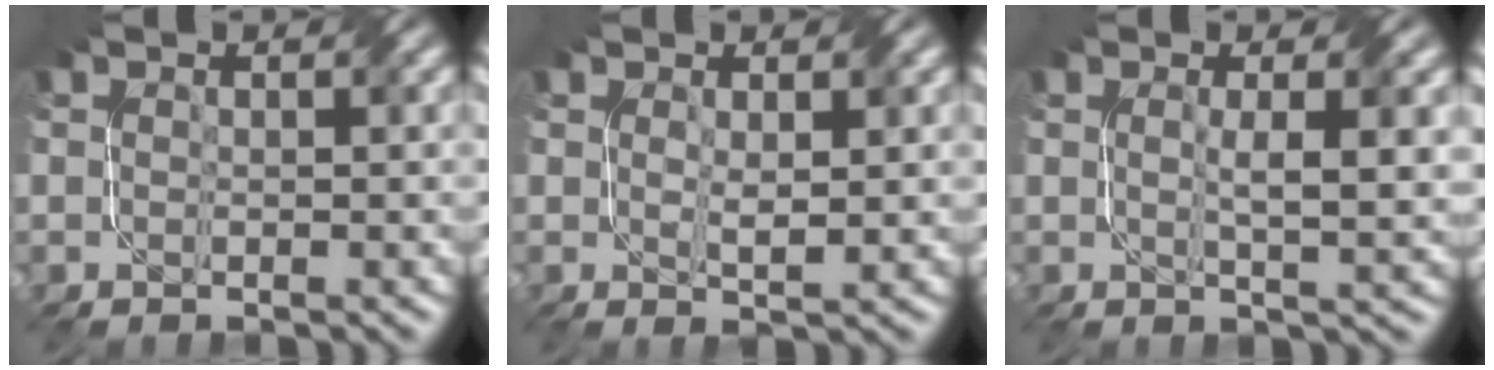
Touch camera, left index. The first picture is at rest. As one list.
[{"total": 1.7, "force": [0.4, 0.6, 1.6], "torque": [-0.031, -0.005, 0.011]}, {"total": 3.4, "force": [0.5, 0.6, 3.3], "torque": [-0.049, -0.002, 0.009]}]